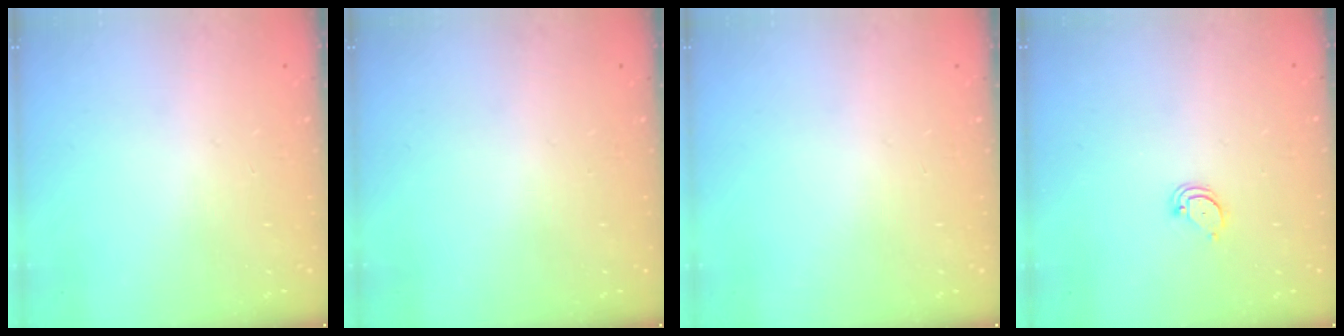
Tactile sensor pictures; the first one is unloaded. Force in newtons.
{"total": 0.0}
{"total": 0.0}
{"total": 2.1, "press": 2.1, "slide": 0.2}